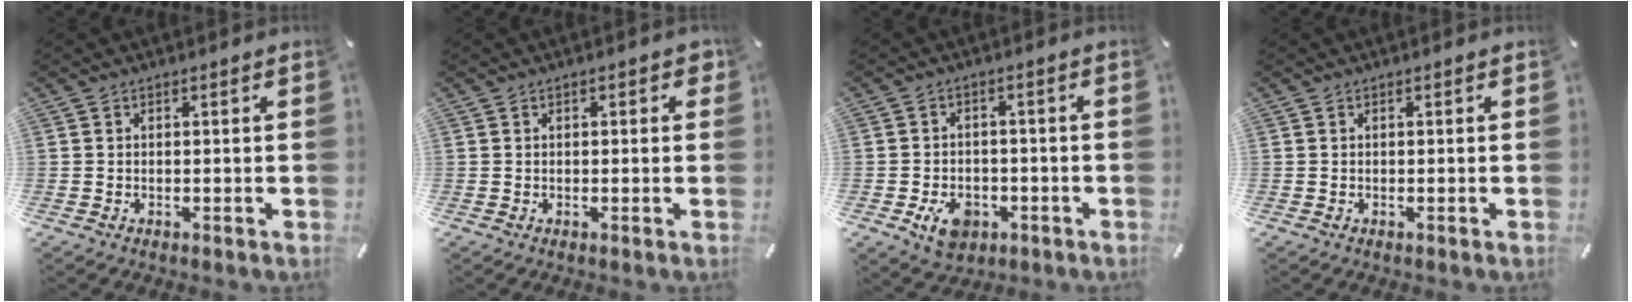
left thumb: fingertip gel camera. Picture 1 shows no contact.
{"total": 1.4, "force": [0.3, 0.9, 1.1], "torque": [-0.005, 0.000, 0.000]}
{"total": 7.0, "force": [-2.8, 5.2, 3.8], "torque": [-0.076, 0.010, -0.052]}
{"total": 0.0}